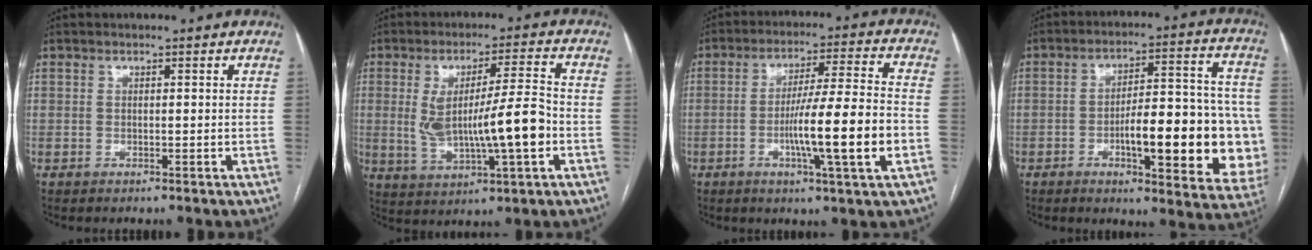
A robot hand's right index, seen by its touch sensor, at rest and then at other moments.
{"total": 12.5, "force": [-1.4, 1.6, 12.3], "torque": [-0.225, 0.007, -0.015]}
{"total": 13.6, "force": [-3.5, -0.4, 13.1], "torque": [-0.221, -0.003, -0.061]}
{"total": 19.9, "force": [-4.4, 4.9, 18.8], "torque": [-0.191, 0.027, -0.045]}